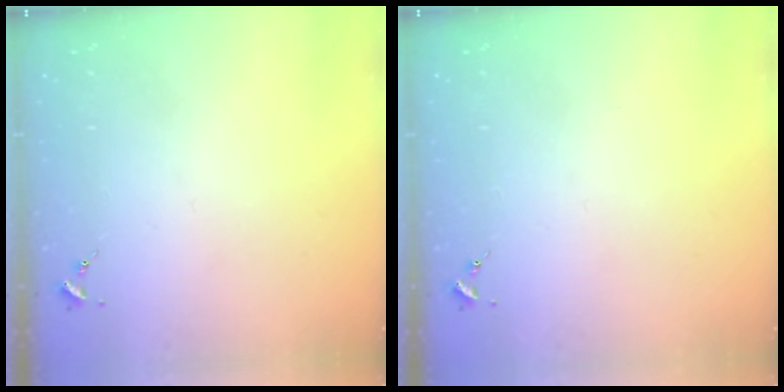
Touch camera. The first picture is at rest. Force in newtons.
{"total": 0.0}